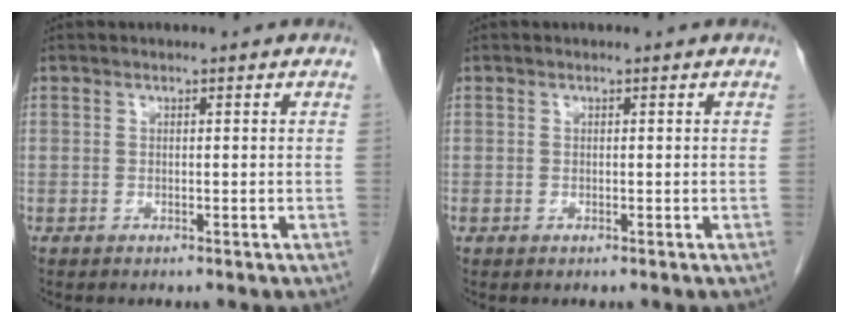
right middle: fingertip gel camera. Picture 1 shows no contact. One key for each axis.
{"total": 0.0}